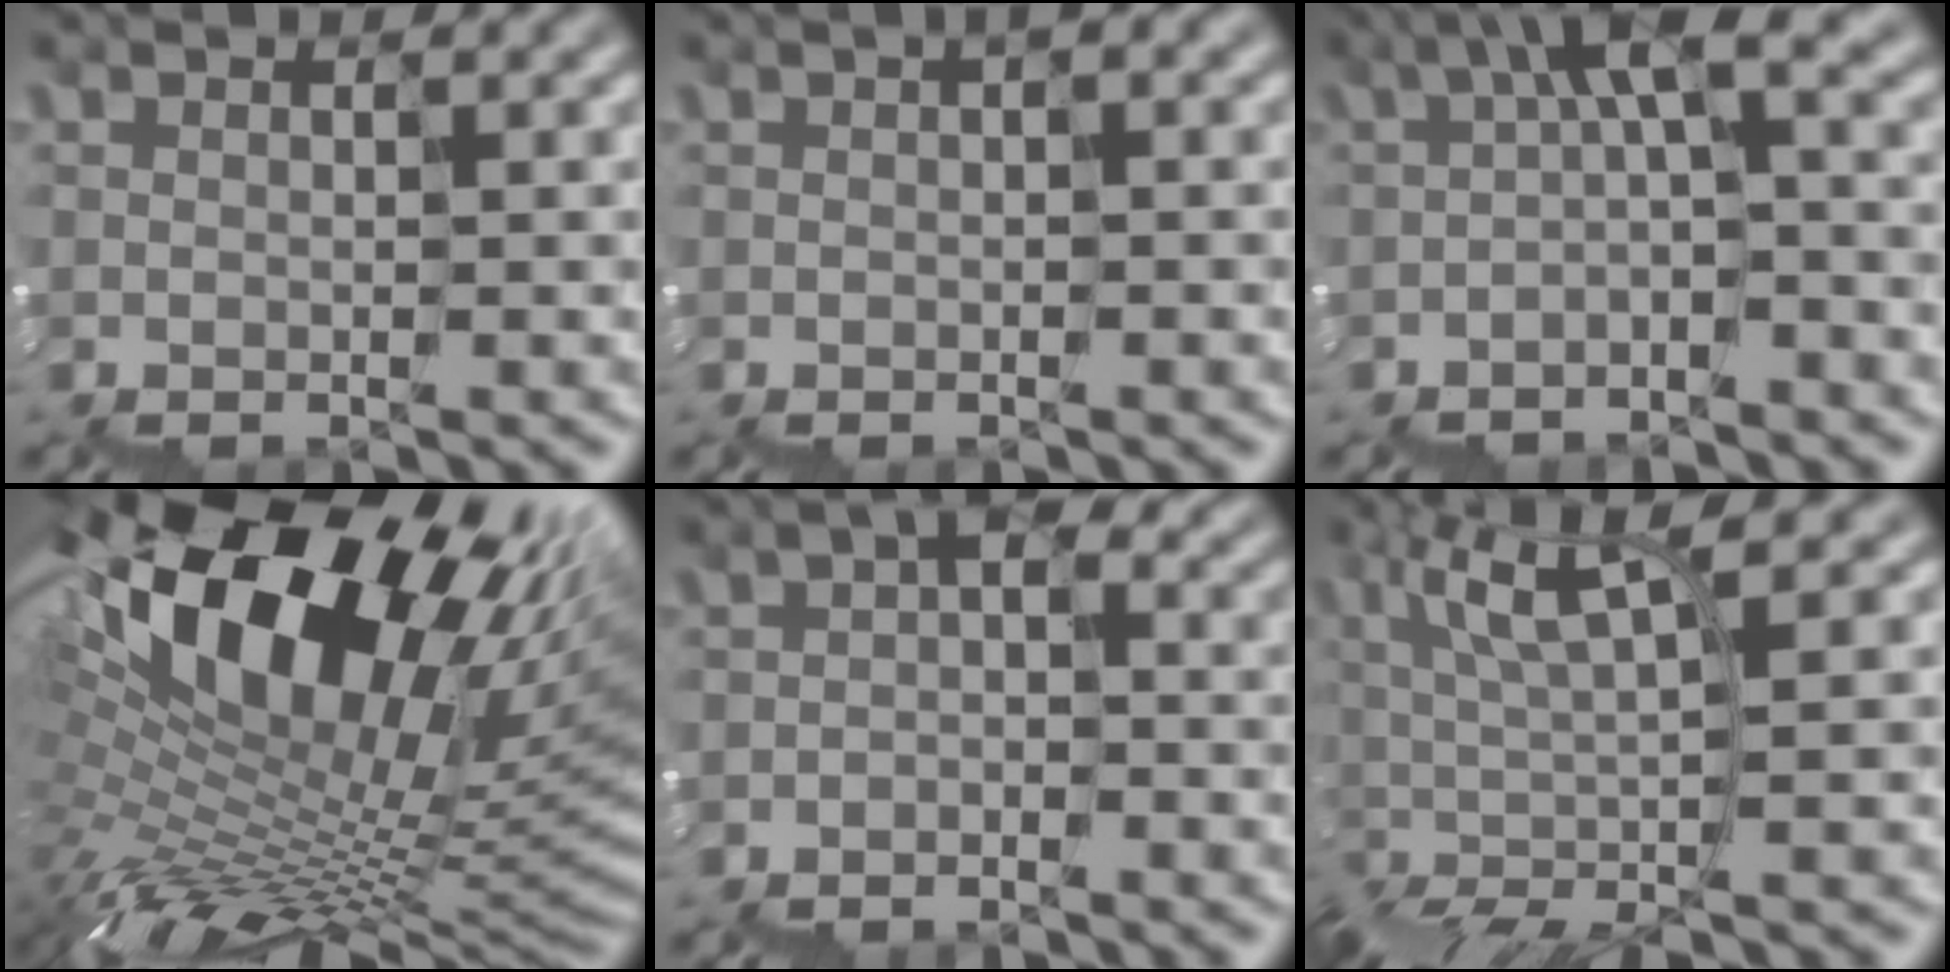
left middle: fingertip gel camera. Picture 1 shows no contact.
{"total": 1.3, "force": [0.2, 0.4, 1.2], "torque": [-0.011, 0.006, 0.005]}
{"total": 5.1, "force": [0.1, 1.4, 4.9], "torque": [-0.089, 0.025, -0.007]}
{"total": 16.6, "force": [5.4, 8.2, 13.3], "torque": [-0.241, 0.012, 0.115]}
{"total": 1.4, "force": [-0.7, 0.6, 1.1], "torque": [-0.033, 0.008, -0.018]}
{"total": 5.4, "force": [0.7, 1.0, 5.3], "torque": [-0.113, 0.011, 0.008]}